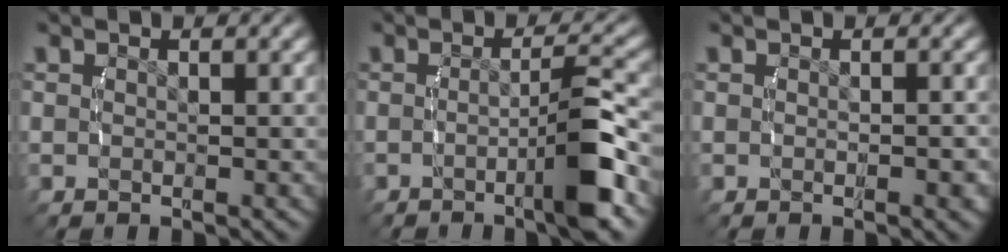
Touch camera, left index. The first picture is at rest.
{"total": 4.8, "force": [-1.8, 0.3, 4.5], "torque": [-0.064, 0.006, -0.033]}
{"total": 0.7, "force": [-0.5, 0.1, 0.5], "torque": [-0.009, -0.006, -0.005]}